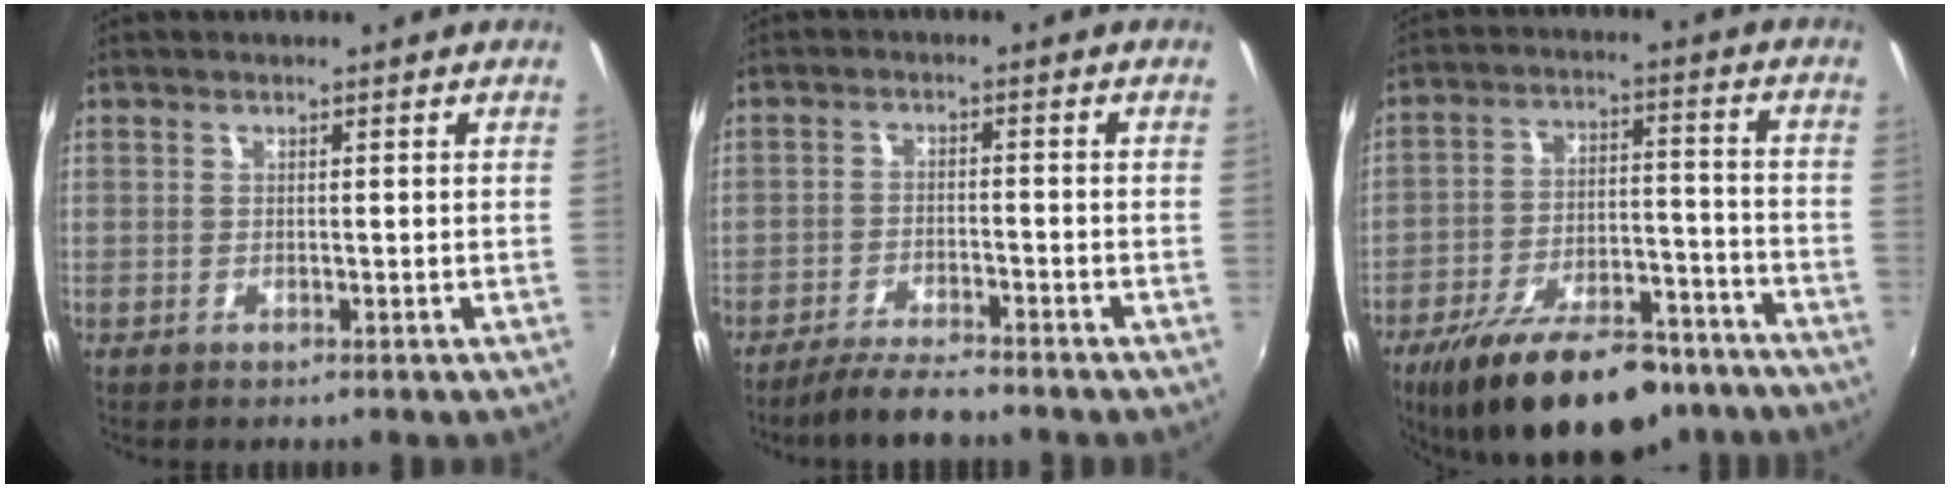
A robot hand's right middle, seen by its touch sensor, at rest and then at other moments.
{"total": 6.9, "force": [-6.1, 0.7, 3.1], "torque": [-0.077, -0.011, -0.107]}
{"total": 22.7, "force": [-17.0, 8.9, 12.0], "torque": [-0.215, -0.007, -0.245]}